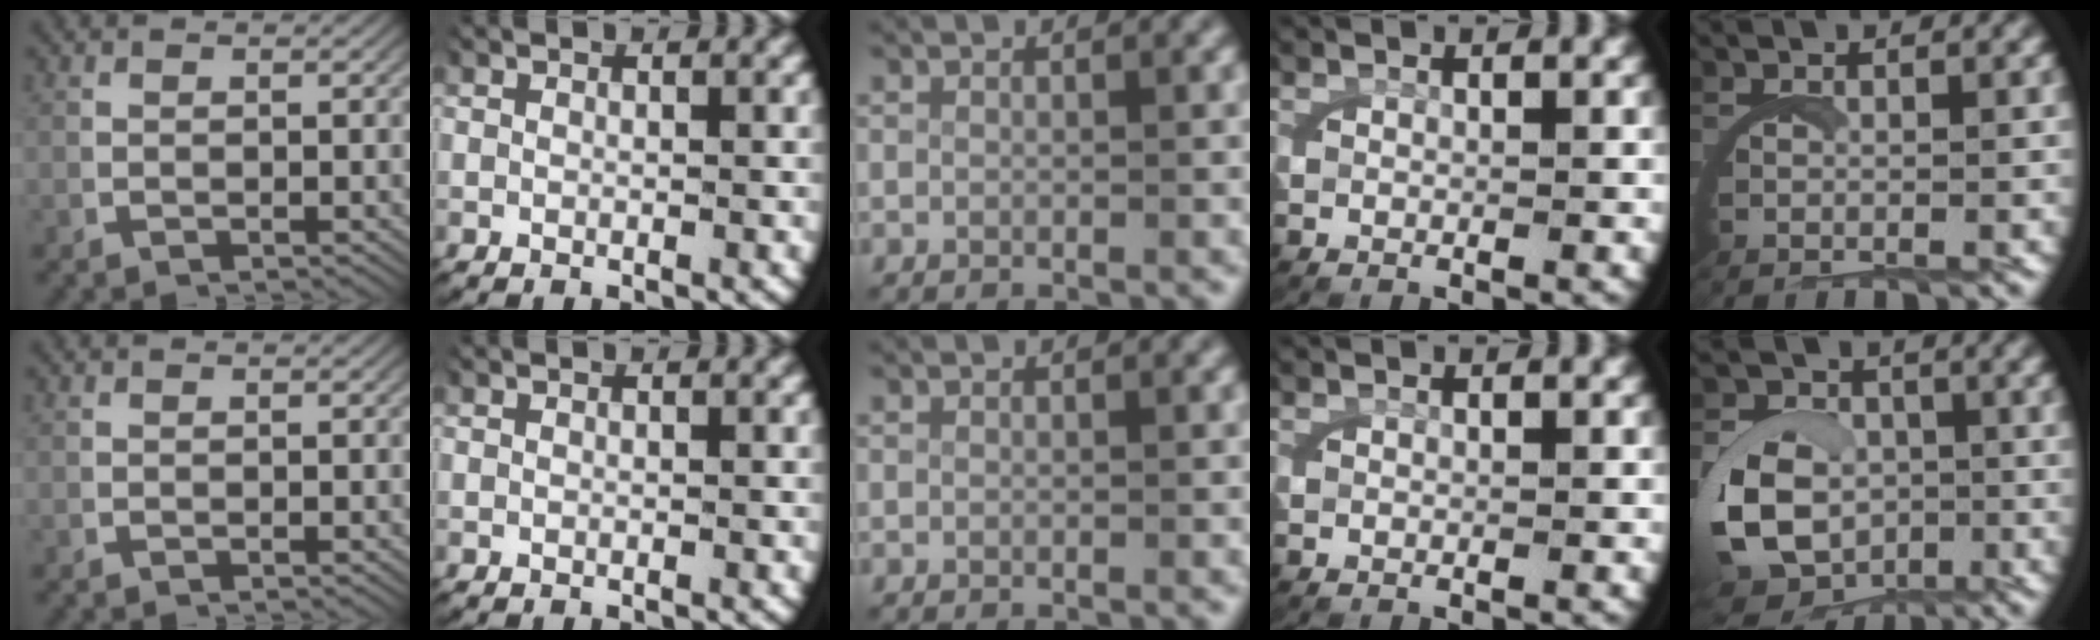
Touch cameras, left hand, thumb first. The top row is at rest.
{"little": {"total": 7.9, "force": [-2.1, 6.7, 3.6], "torque": [-0.098, -0.039, -0.029]}}